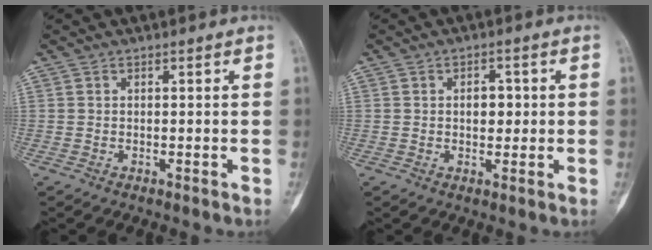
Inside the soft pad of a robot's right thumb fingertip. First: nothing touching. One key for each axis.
{"total": 3.3, "fx": 0.2, "fy": 2.1, "fz": 2.5, "tx": -0.017, "ty": 0.003, "tz": 0.000}